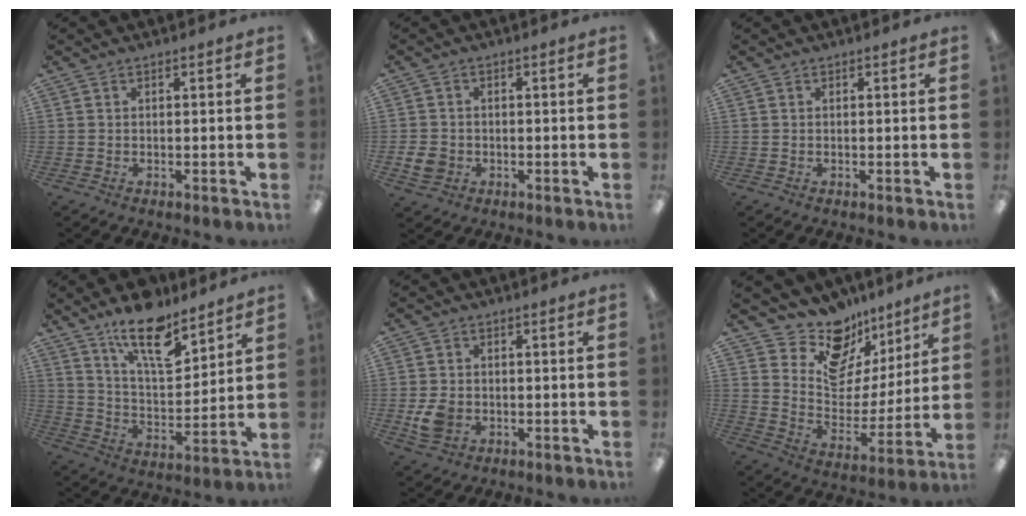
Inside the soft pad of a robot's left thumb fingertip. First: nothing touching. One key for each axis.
{"total": 4.2, "fx": -1.1, "fy": 3.7, "fz": 1.8, "tx": -0.027, "ty": -0.003, "tz": -0.023}
{"total": 0.0}
{"total": 15.5, "fx": 11.4, "fy": 5.6, "fz": 8.8, "tx": -0.144, "ty": -0.066, "tz": 0.196}
{"total": 5.5, "fx": -1.2, "fy": 4.5, "fz": 3.0, "tx": -0.044, "ty": 0.001, "tz": -0.021}
{"total": 13.1, "fx": 10.7, "fy": 7.1, "fz": 2.6, "tx": -0.054, "ty": -0.100, "tz": 0.195}